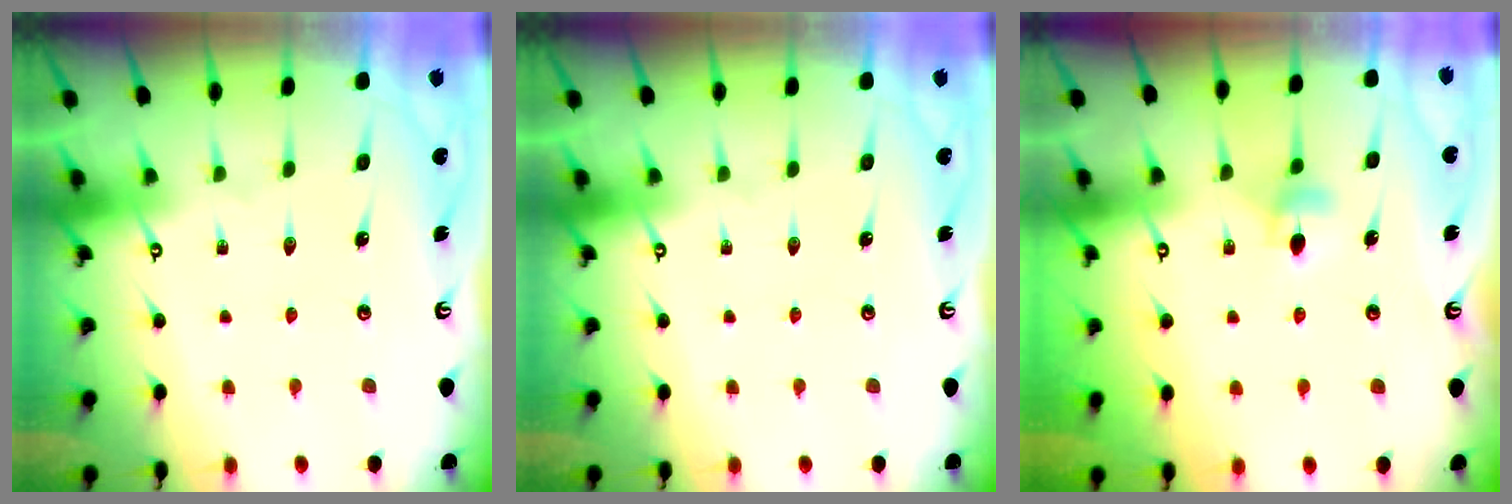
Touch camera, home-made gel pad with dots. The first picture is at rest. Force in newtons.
{"total": 0.0}
{"total": 4.6, "press": 4.5, "slide": 0.9}